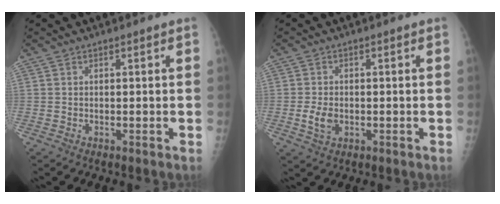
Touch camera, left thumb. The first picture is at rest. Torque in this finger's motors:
{"motor_torque": [-0.32, 0.36, 0.24, 0.01, 0.03]}